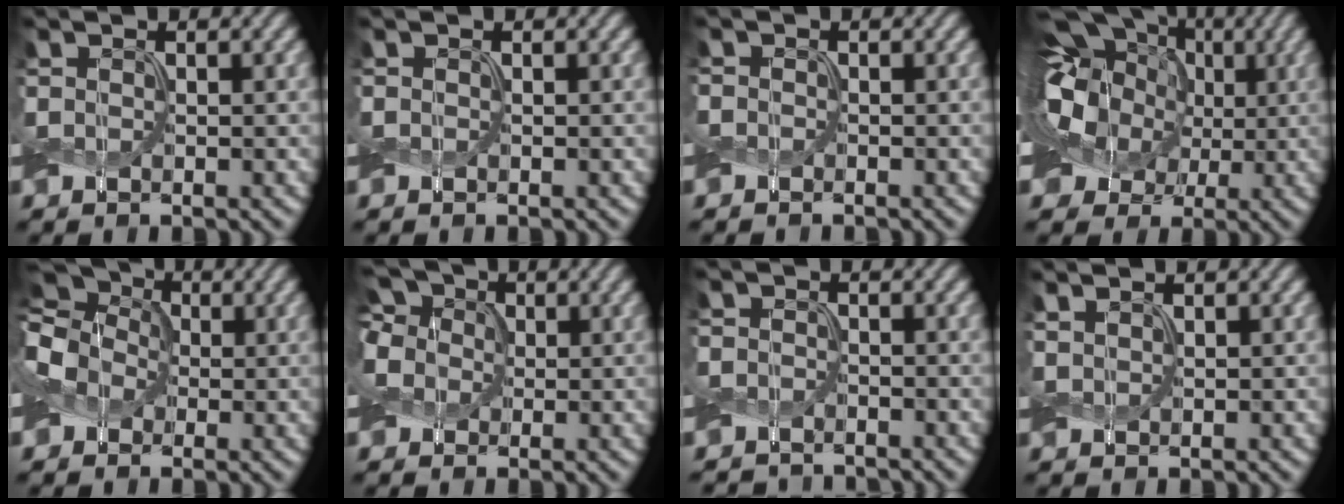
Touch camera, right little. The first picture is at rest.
{"total": 0.0}
{"total": 0.6, "force": [-0.4, 0.3, -0.3], "torque": [0.013, 0.000, -0.011]}
{"total": 15.5, "force": [4.7, 12.2, 8.3], "torque": [-0.193, 0.048, 0.049]}
{"total": 8.2, "force": [-0.5, 6.8, 4.6], "torque": [-0.106, 0.024, -0.046]}
{"total": 8.6, "force": [3.1, 6.7, 4.4], "torque": [-0.089, 0.034, 0.024]}
{"total": 2.0, "force": [-1.8, 0.8, -0.4], "torque": [0.021, -0.006, -0.041]}
{"total": 0.8, "force": [0.6, 0.3, 0.4], "torque": [-0.010, 0.002, 0.015]}